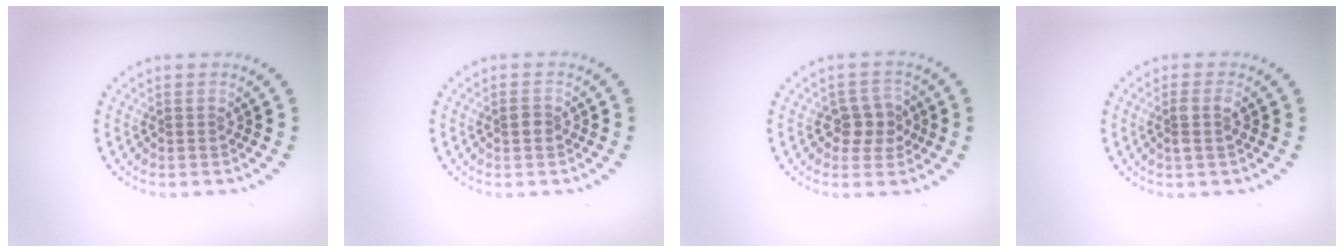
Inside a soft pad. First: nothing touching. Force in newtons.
{"total": 1.1, "press": 1.1, "slide": 0.1}
{"total": 2.7, "press": 2.6, "slide": 0.7}
{"total": 1.5, "press": 1.4, "slide": 0.6}